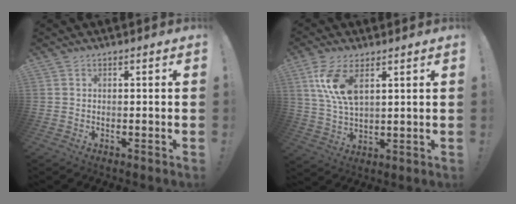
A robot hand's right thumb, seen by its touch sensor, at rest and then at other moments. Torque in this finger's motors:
{"motor_torque": [1.32, 1.48, 0.66, 0.73, 0.07]}